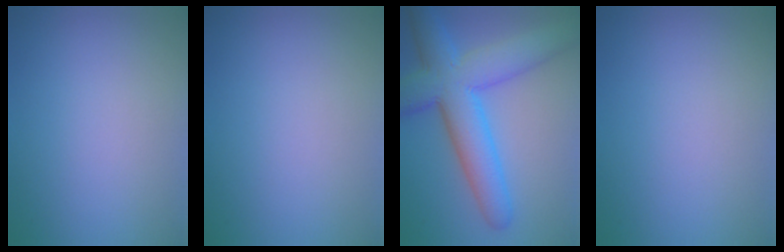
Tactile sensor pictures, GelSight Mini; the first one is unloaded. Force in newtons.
{"total": 0.0}
{"total": 9.0, "press": 9.0, "slide": 0.2}
{"total": 0.0}